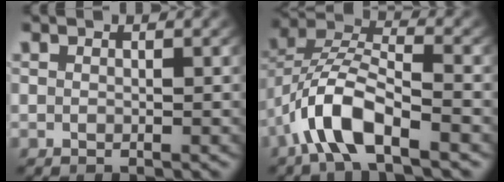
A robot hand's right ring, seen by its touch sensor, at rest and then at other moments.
{"total": 7.4, "force": [-1.2, 4.9, 5.4], "torque": [-0.127, -0.008, -0.028]}